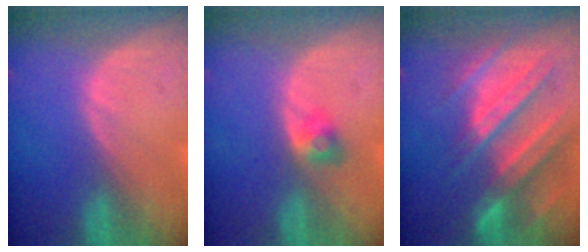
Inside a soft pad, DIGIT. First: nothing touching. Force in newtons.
{"total": 2.7, "press": 2.4, "slide": 1.1}
{"total": 11.1, "press": 9.8, "slide": 5.2}